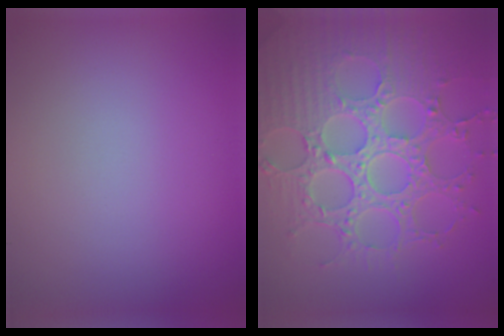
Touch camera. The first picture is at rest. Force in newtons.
{"total": 8.9, "press": 6.4, "slide": 6.2}